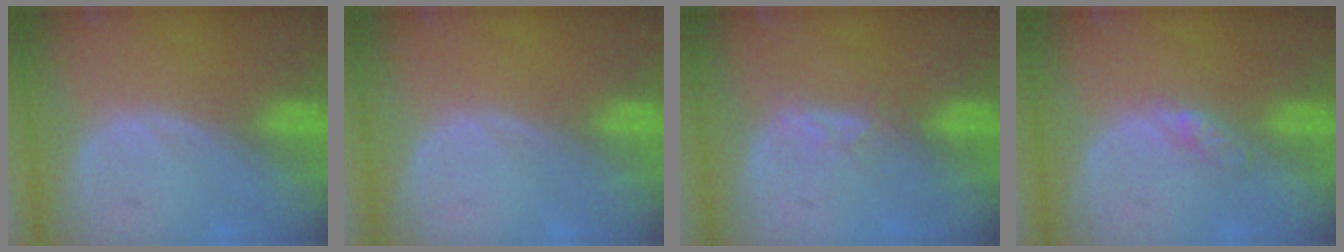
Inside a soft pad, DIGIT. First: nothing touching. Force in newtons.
{"total": 0.0}
{"total": 2.0, "press": 1.9, "slide": 0.7}
{"total": 2.0, "press": 2.0, "slide": 0.1}